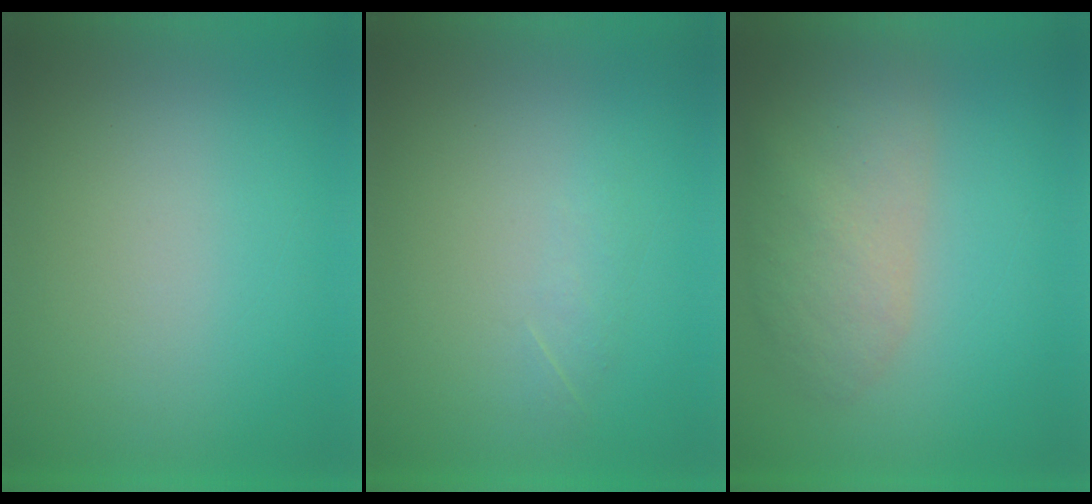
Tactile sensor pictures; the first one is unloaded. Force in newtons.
{"total": 1.3}
{"total": 5.7}